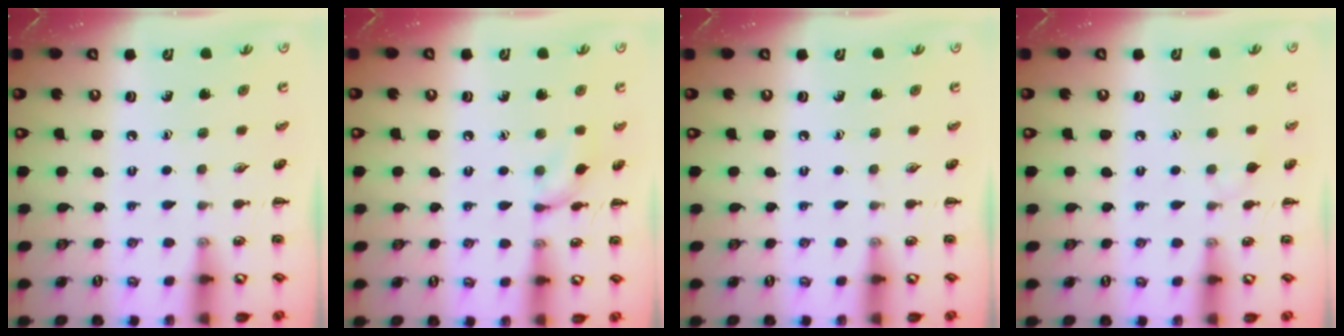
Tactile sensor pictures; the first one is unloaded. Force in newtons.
{"total": 7.4, "press": 7.4, "slide": 0.7}
{"total": 0.0}
{"total": 4.0, "press": 3.7, "slide": 1.6}